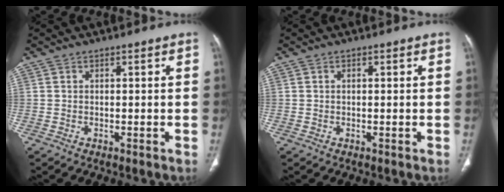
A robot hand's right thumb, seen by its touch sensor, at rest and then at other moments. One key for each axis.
{"total": 0.7, "fx": 0.2, "fy": 0.3, "fz": 0.6, "tx": -0.017, "ty": 0.004, "tz": 0.004}